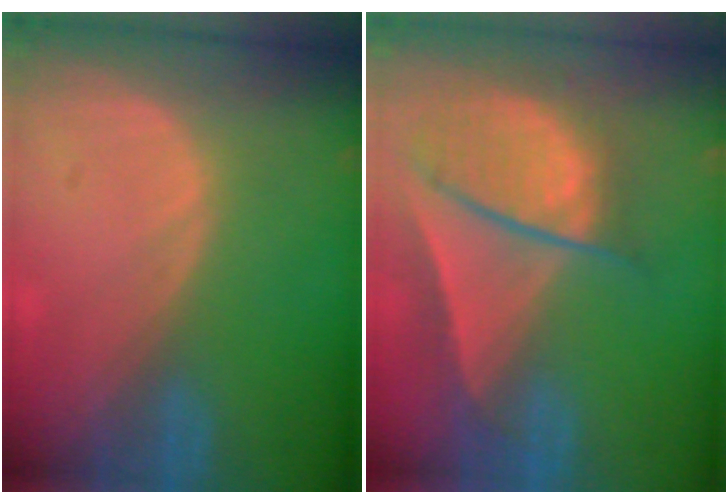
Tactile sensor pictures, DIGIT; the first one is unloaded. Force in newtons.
{"total": 9.5, "press": 8.2, "slide": 4.9}